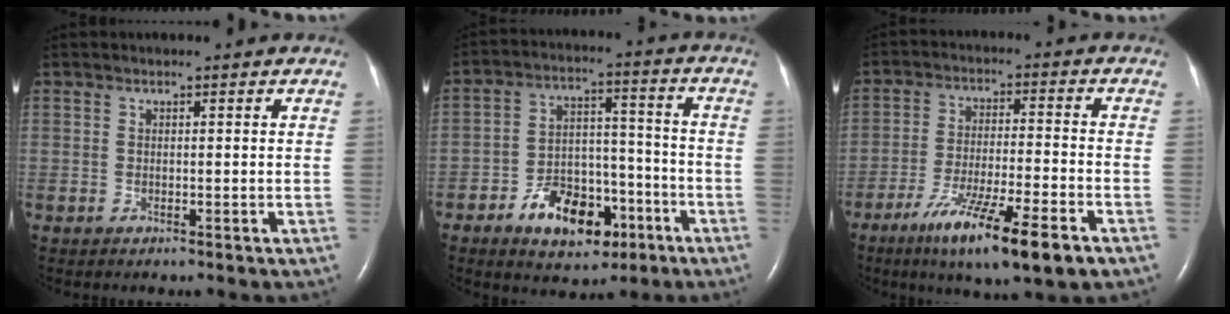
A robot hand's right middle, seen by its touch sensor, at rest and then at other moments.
{"total": 11.6, "force": [-6.3, 6.4, 7.4], "torque": [-0.125, 0.021, -0.095]}
{"total": 13.6, "force": [-8.1, 0.9, 10.9], "torque": [-0.188, -0.035, -0.135]}